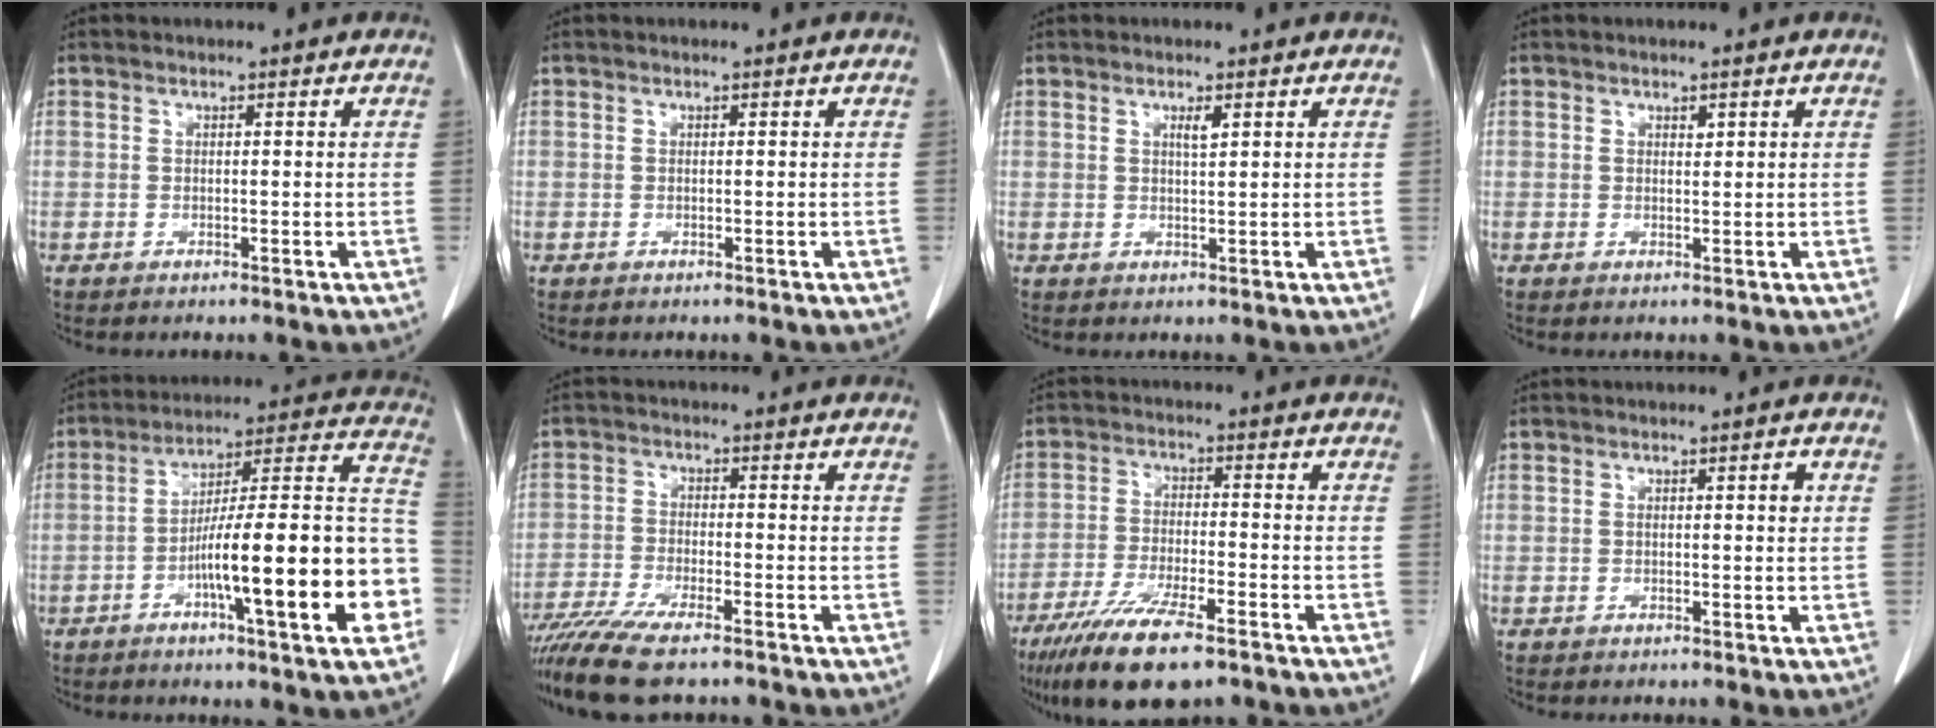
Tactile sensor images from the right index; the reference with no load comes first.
{"total": 0.0}
{"total": 1.5, "force": [0.7, 0.1, 1.3], "torque": [-0.024, -0.003, 0.012]}
{"total": 0.7, "force": [0.5, 0.3, 0.4], "torque": [-0.005, -0.005, 0.007]}
{"total": 22.7, "force": [-6.7, 1.8, 21.6], "torque": [-0.255, 0.016, -0.100]}
{"total": 11.9, "force": [-9.5, 1.6, 6.9], "torque": [-0.122, -0.025, -0.160]}
{"total": 12.4, "force": [-8.7, 2.2, 8.6], "torque": [-0.156, -0.031, -0.145]}
{"total": 1.4, "force": [0.3, 0.3, 1.3], "torque": [-0.019, 0.003, 0.005]}